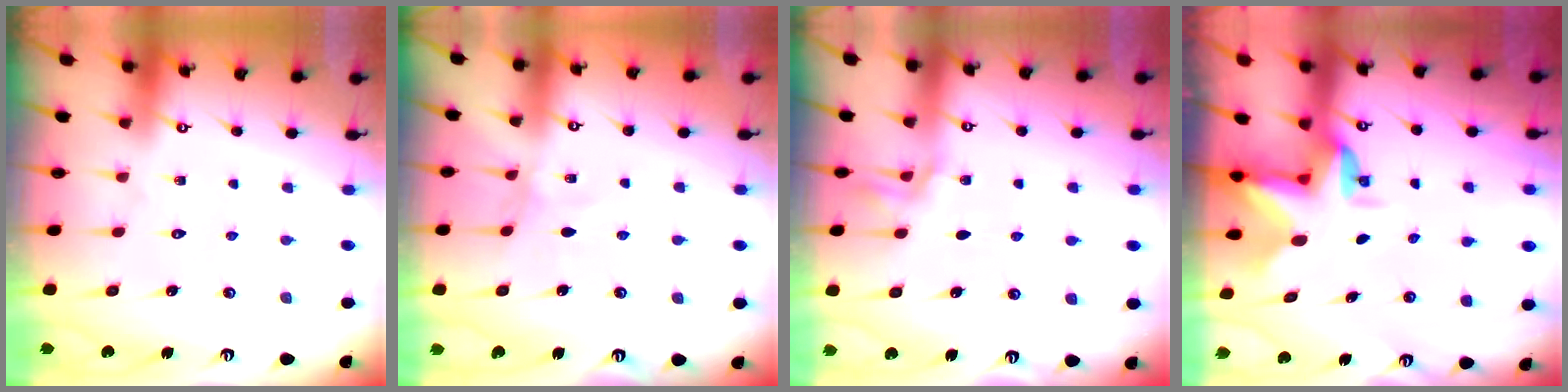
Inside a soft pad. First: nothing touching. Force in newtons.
{"total": 3.0, "press": 3.0, "slide": 0.4}
{"total": 1.4, "press": 1.4, "slide": 0.2}
{"total": 4.4, "press": 4.4, "slide": 0.3}